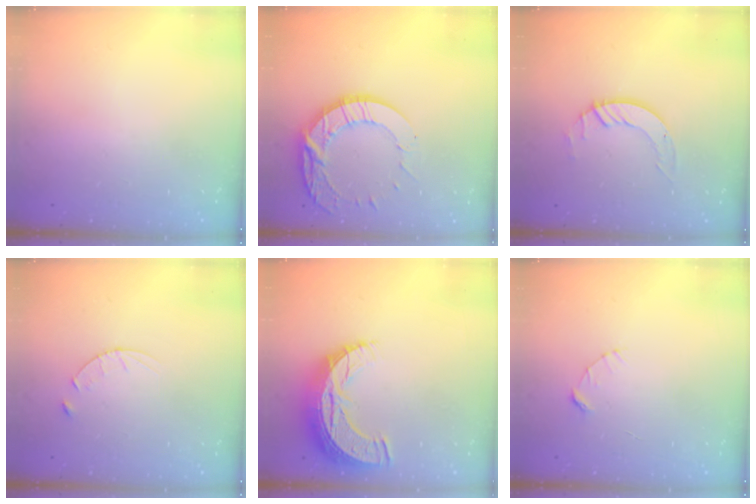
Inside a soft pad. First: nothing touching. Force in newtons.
{"total": 13.6, "press": 13.5, "slide": 1.1}
{"total": 4.1, "press": 4.1, "slide": 0.1}
{"total": 3.9, "press": 3.9, "slide": 0.4}
{"total": 11.6, "press": 11.6, "slide": 0.7}
{"total": 2.7, "press": 2.7, "slide": 0.3}